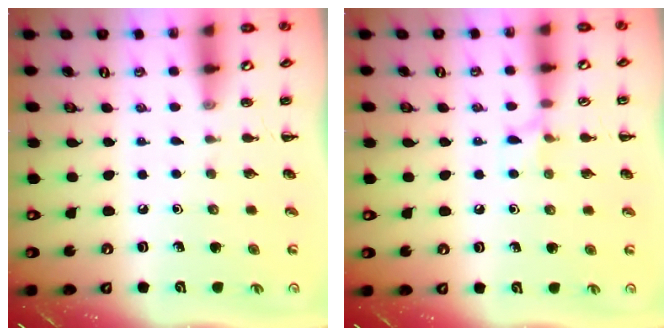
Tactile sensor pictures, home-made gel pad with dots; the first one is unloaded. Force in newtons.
{"total": 5.5, "press": 5.1, "slide": 2.1}